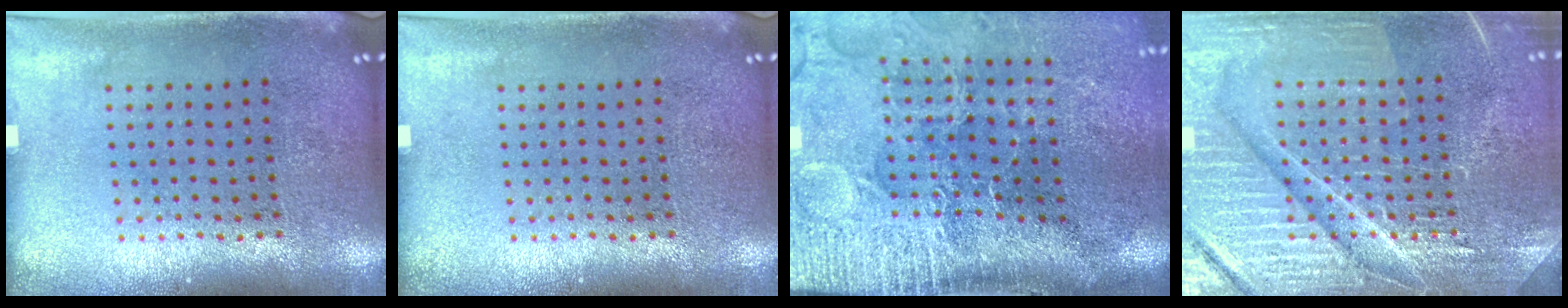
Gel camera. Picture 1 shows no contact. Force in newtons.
{"total": 0.0}
{"total": 5.0, "press": 4.0, "slide": 3.0}
{"total": 7.5, "press": 7.4, "slide": 0.9}